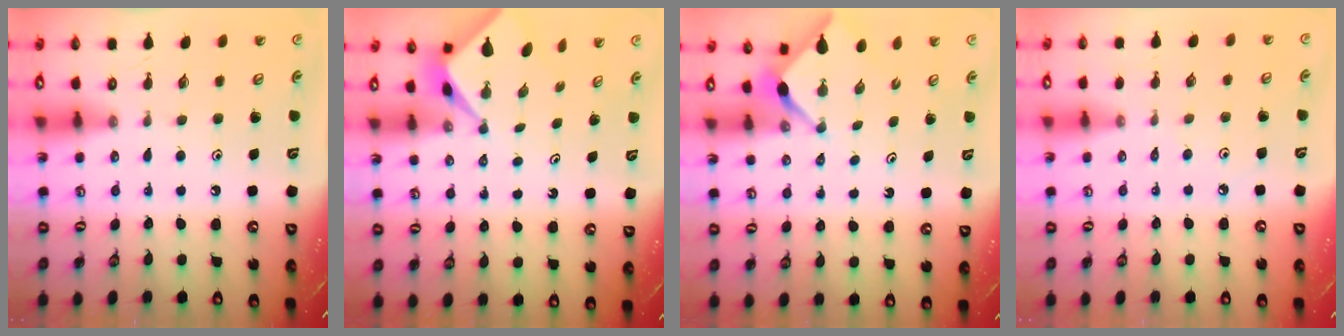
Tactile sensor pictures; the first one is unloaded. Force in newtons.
{"total": 2.3, "press": 2.3, "slide": 0.3}
{"total": 2.6, "press": 2.5, "slide": 0.3}
{"total": 0.8, "press": 0.7, "slide": 0.3}